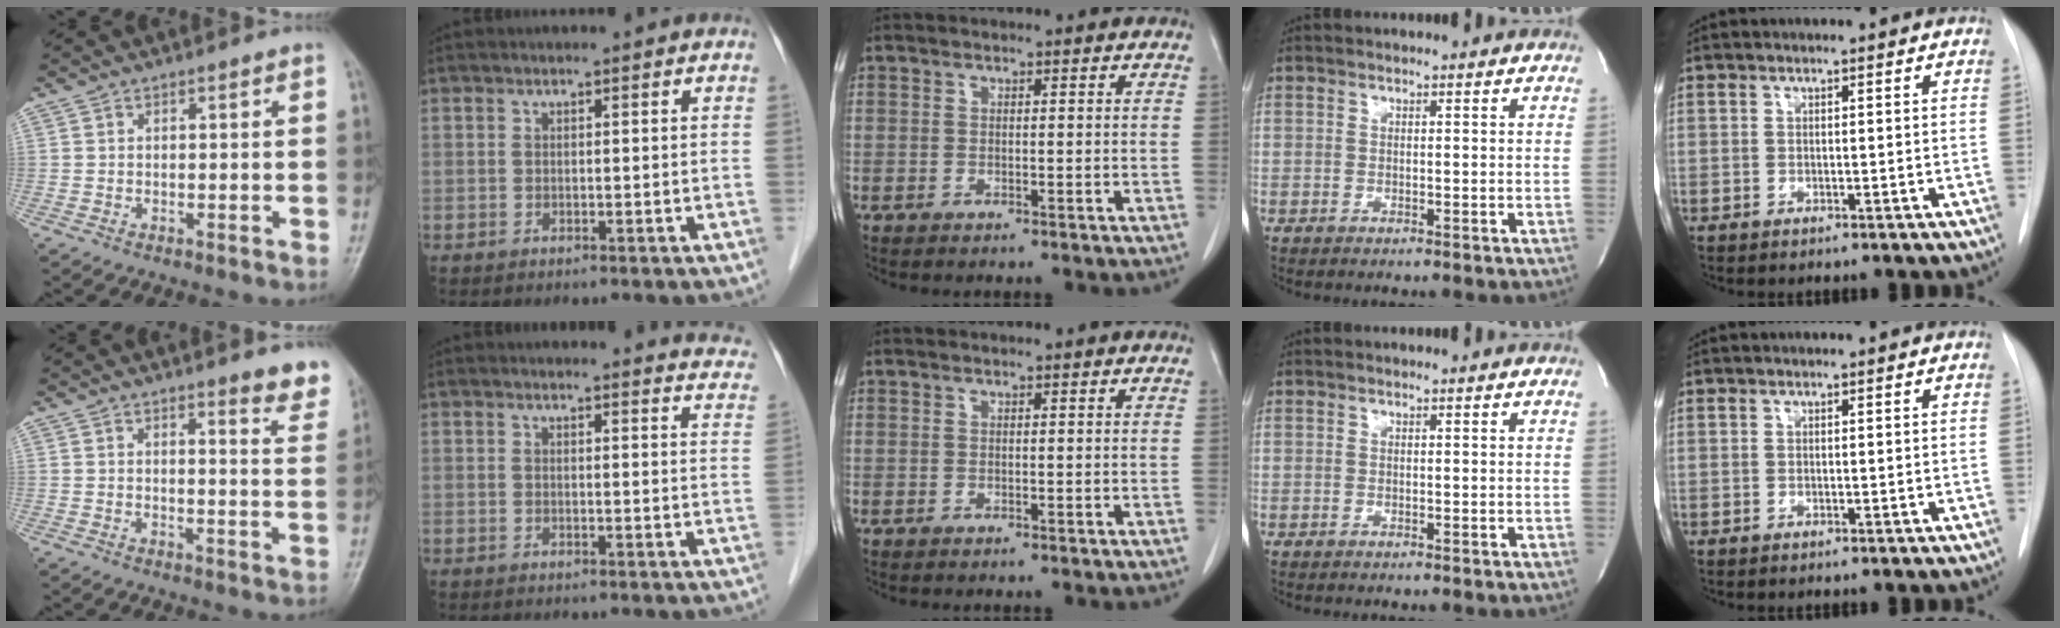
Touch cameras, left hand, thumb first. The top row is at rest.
{"thumb": {"total": 6.5, "force": [5.4, 1.3, 3.4], "torque": [-0.017, -0.036, 0.050]}, "index": {"total": 12.0, "force": [11.9, 1.5, 1.3], "torque": [0.020, -0.059, 0.092]}}